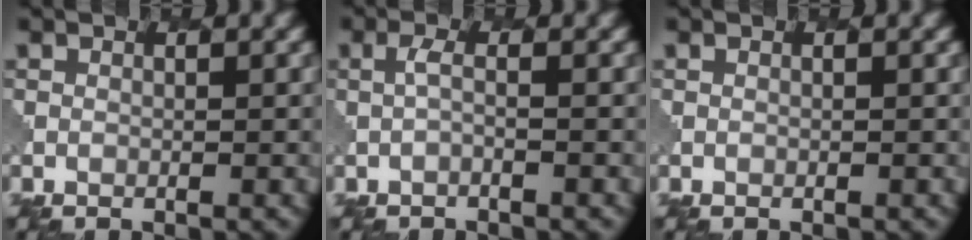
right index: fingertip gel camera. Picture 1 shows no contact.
{"total": 0.9, "force": [-0.1, 0.2, 0.9], "torque": [-0.019, -0.003, -0.005]}
{"total": 0.0}